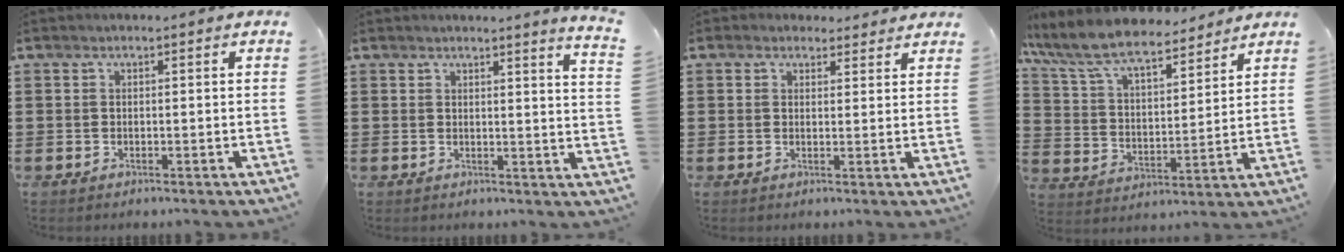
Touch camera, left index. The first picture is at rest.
{"total": 2.6, "force": [2.4, -0.9, 0.7], "torque": [-0.012, -0.020, 0.040]}
{"total": 2.1, "force": [1.8, 1.1, 0.1], "torque": [-0.002, 0.001, 0.031]}
{"total": 9.2, "force": [8.3, 1.7, 3.6], "torque": [-0.106, -0.040, 0.144]}